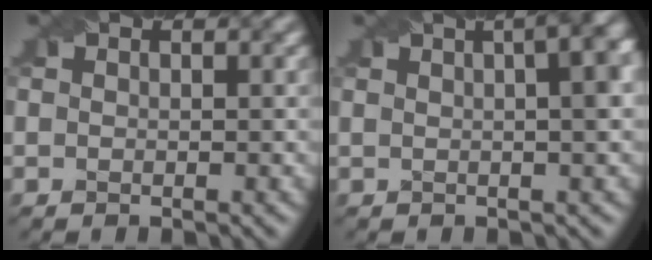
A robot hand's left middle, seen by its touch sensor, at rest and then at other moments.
{"total": 9.6, "force": [2.5, 4.5, 8.1], "torque": [-0.037, 0.053, 0.001]}